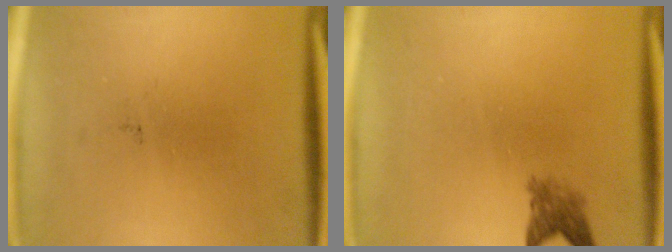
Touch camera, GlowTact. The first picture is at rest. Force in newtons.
{"total": 2.4}